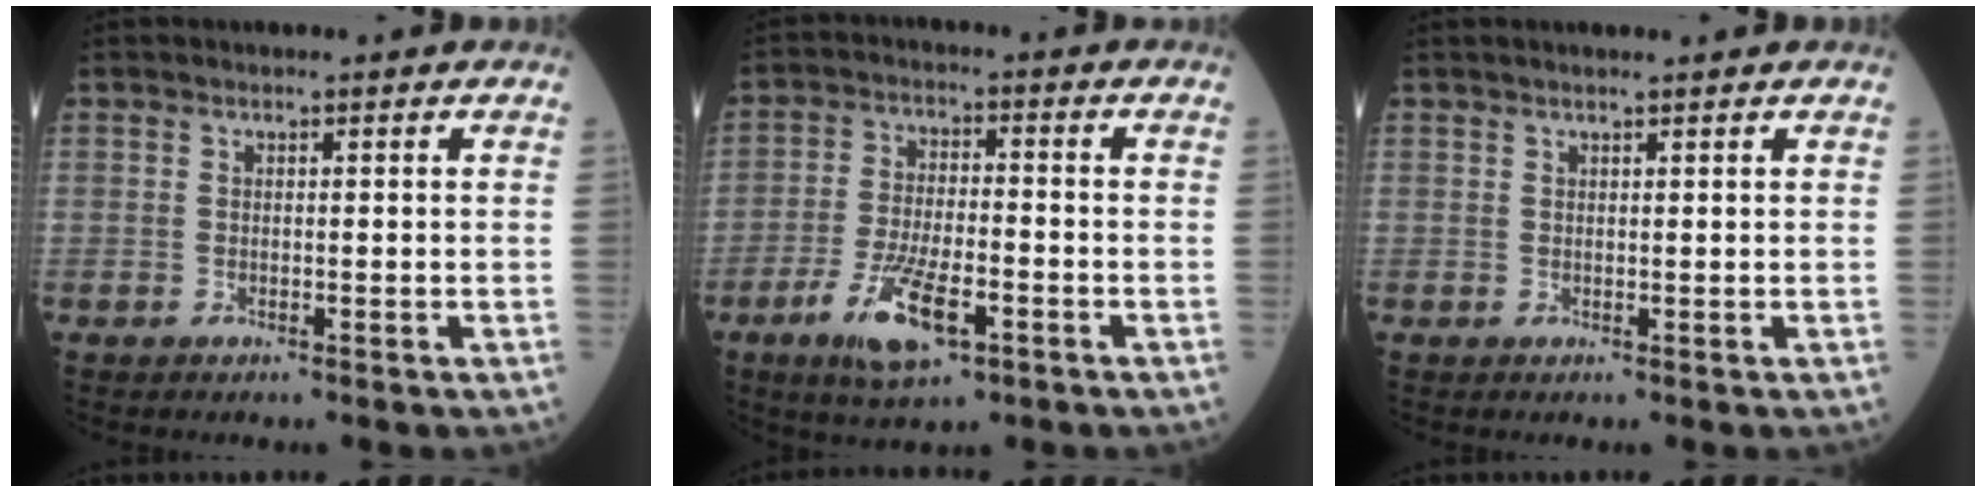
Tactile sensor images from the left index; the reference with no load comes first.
{"total": 9.7, "force": [-4.7, 3.0, 7.9], "torque": [-0.158, -0.013, -0.082]}
{"total": 2.3, "force": [2.0, -0.2, 1.1], "torque": [-0.009, 0.016, 0.032]}